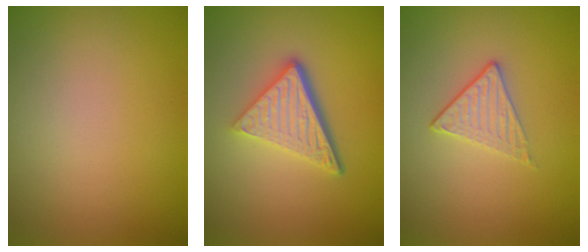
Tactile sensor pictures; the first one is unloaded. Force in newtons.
{"total": 5.1, "press": 3.5, "slide": 3.7}
{"total": 1.7, "press": 1.4, "slide": 1.0}